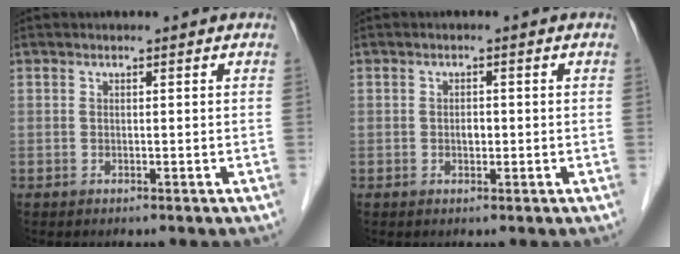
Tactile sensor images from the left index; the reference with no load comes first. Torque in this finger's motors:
{"motor_torque": [0.05, 0.03, 0.00, 0.00]}